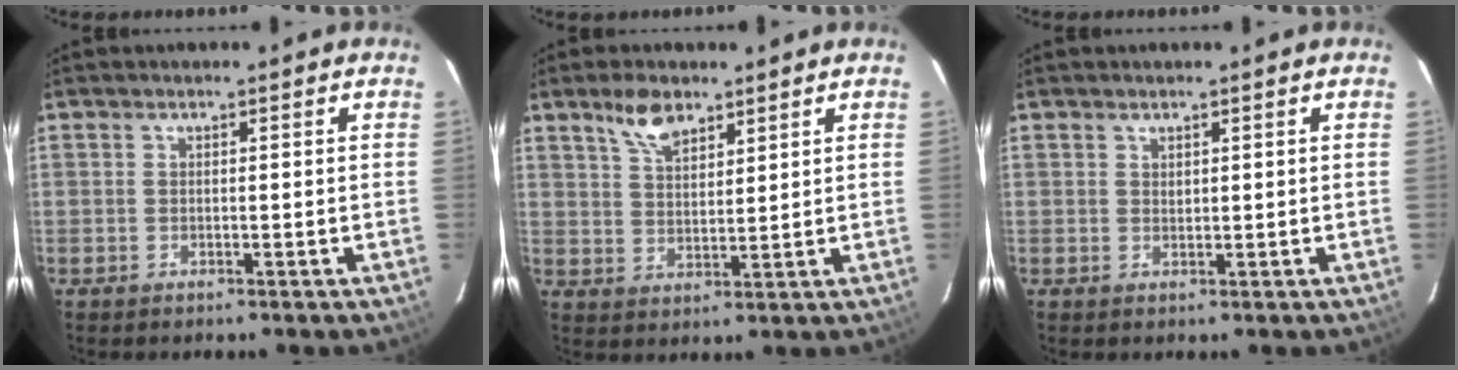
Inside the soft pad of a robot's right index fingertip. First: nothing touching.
{"total": 6.3, "force": [4.4, 2.8, 3.5], "torque": [-0.060, 0.006, 0.085]}
{"total": 0.8, "force": [0.6, 0.4, 0.2], "torque": [-0.002, 0.002, 0.012]}